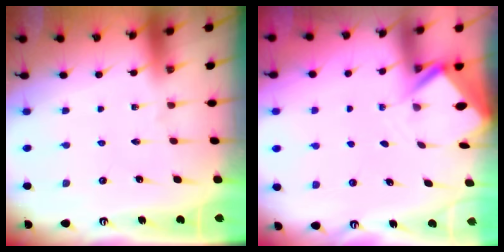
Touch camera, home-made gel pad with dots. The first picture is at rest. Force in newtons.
{"total": 2.9, "press": 2.9, "slide": 0.3}